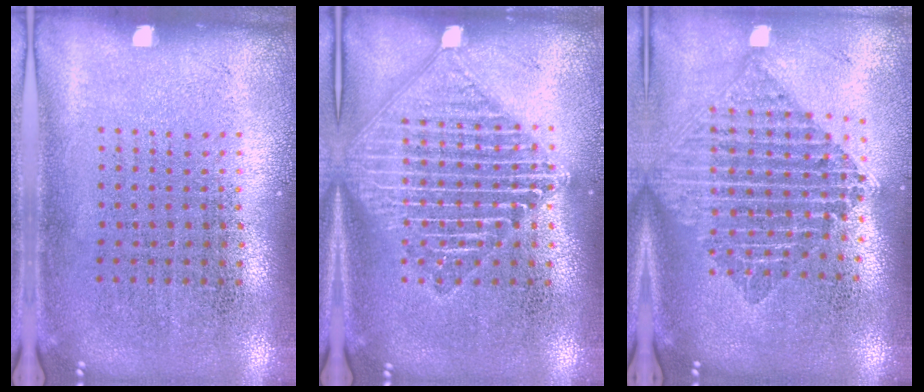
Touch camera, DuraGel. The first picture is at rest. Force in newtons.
{"total": 3.3, "press": 3.3, "slide": 0.5}
{"total": 2.1, "press": 1.7, "slide": 1.3}